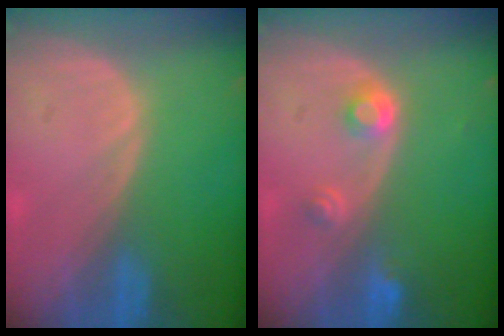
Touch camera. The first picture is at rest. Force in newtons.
{"total": 3.0, "press": 2.8, "slide": 1.0}